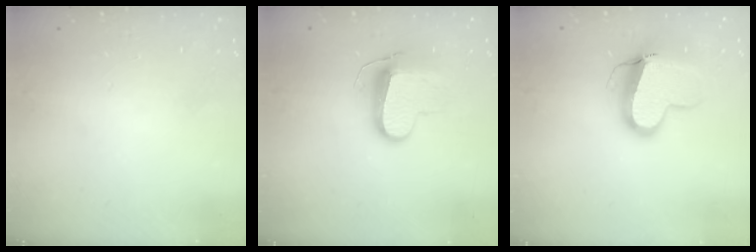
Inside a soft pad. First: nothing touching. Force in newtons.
{"total": 11.2, "press": 11.2, "slide": 0.8}
{"total": 15.6, "press": 15.5, "slide": 1.5}